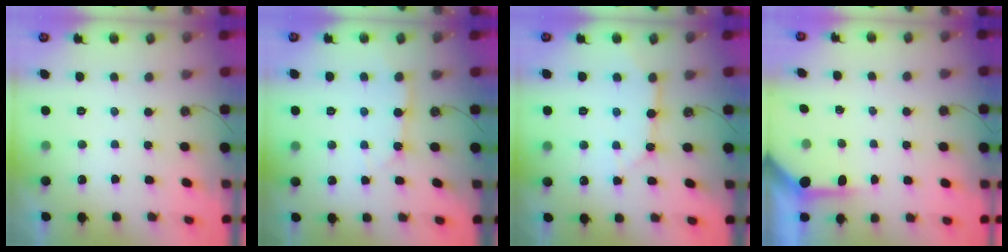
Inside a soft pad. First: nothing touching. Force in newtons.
{"total": 3.0, "press": 2.9, "slide": 0.3}
{"total": 9.2, "press": 9.1, "slide": 0.9}
{"total": 3.9, "press": 3.8, "slide": 0.3}